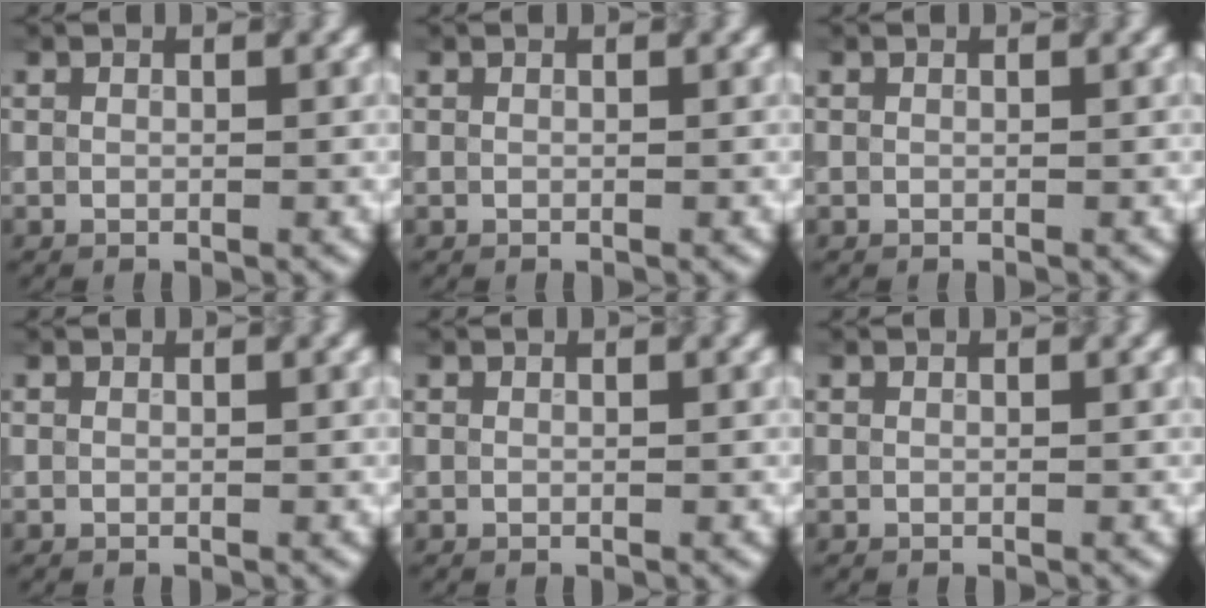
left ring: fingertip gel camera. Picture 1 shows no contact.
{"total": 0.0}
{"total": 0.0}
{"total": 0.0}
{"total": 0.0}
{"total": 0.0}